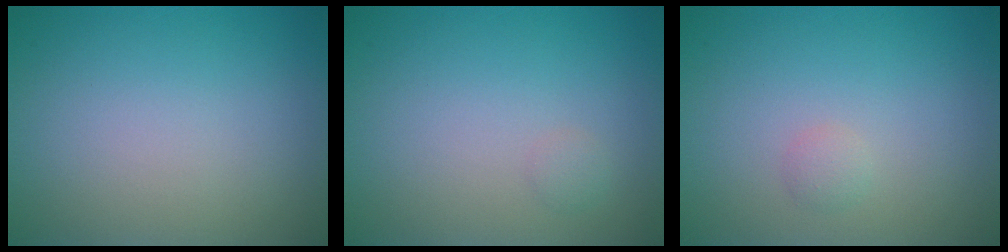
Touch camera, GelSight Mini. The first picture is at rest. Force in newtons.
{"total": 0.6, "press": 0.6, "slide": 0.0}
{"total": 0.8, "press": 0.8, "slide": 0.0}